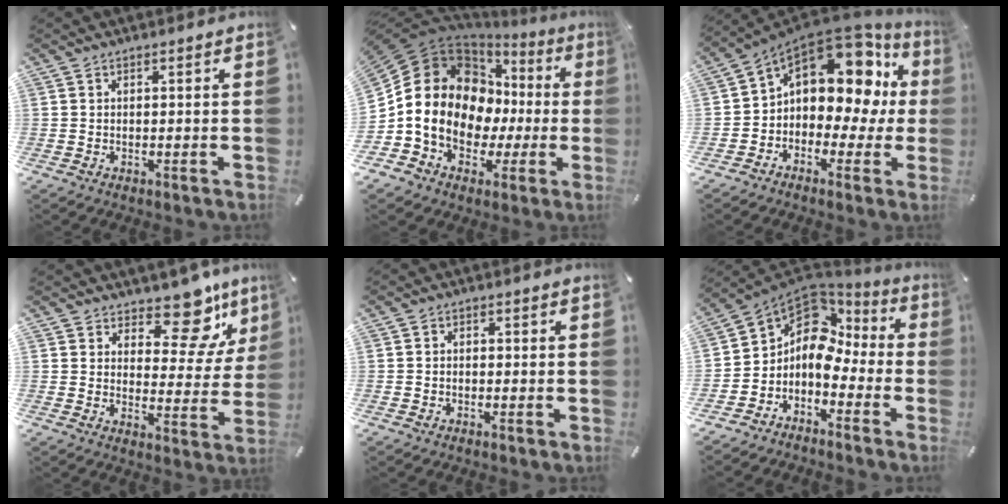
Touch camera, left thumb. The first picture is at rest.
{"total": 18.4, "force": [1.0, 15.2, 10.4], "torque": [-0.215, -0.024, 0.030]}
{"total": 12.4, "force": [5.8, 7.8, 7.7], "torque": [-0.113, -0.053, 0.093]}
{"total": 13.1, "force": [9.8, 5.8, 6.4], "torque": [-0.072, -0.080, 0.168]}
{"total": 1.3, "force": [-0.7, 1.0, 0.5], "torque": [-0.008, 0.006, -0.017]}
{"total": 7.3, "force": [0.7, 6.5, 3.1], "torque": [-0.087, -0.025, 0.013]}